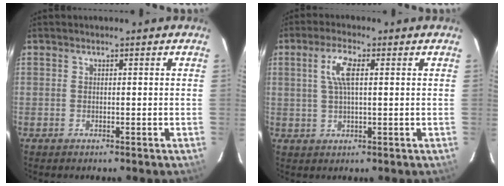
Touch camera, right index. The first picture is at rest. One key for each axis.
{"total": 5.3, "fx": 1.5, "fy": 1.6, "fz": 4.8, "tx": -0.096, "ty": 0.008, "tz": 0.029}